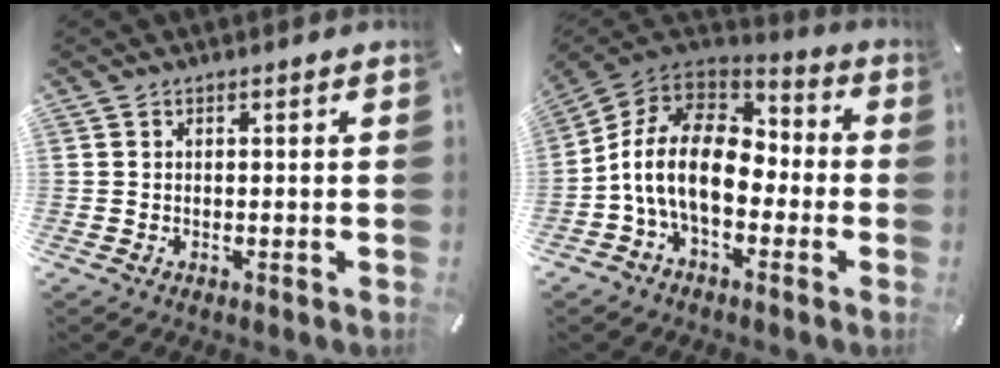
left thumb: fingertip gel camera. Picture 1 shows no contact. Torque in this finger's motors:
{"motor_torque": [2.32, 2.69, 1.58, 1.19, 0.30]}